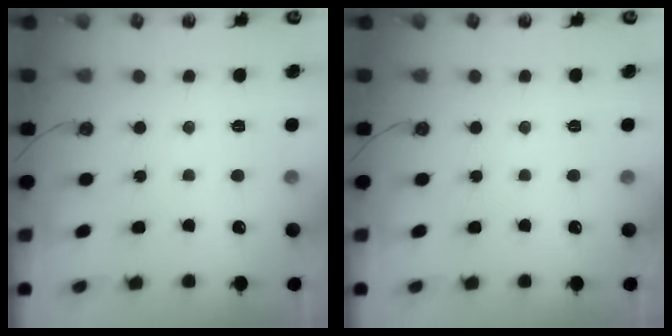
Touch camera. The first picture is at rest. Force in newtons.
{"total": 0.0}